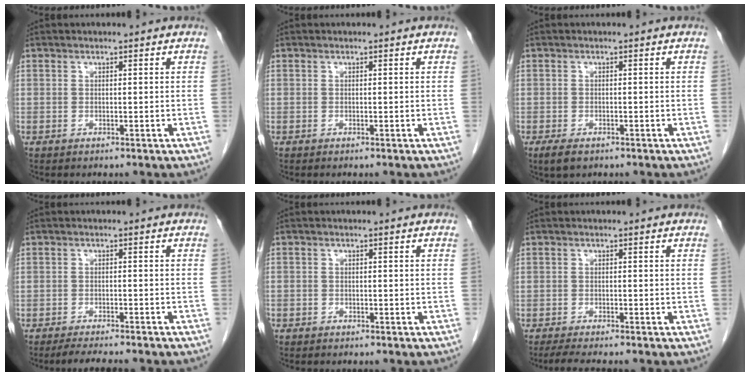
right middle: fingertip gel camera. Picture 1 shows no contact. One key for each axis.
{"total": 0.0}
{"total": 2.6, "fx": -1.6, "fy": 1.1, "fz": 1.6, "tx": -0.036, "ty": -0.004, "tz": -0.022}
{"total": 6.5, "fx": -5.7, "fy": 0.6, "fz": 3.1, "tx": -0.043, "ty": -0.012, "tz": -0.083}
{"total": 1.5, "fx": -1.2, "fy": 0.9, "fz": 0.3, "tx": -0.006, "ty": 0.003, "tz": -0.015}
{"total": 4.5, "fx": -3.8, "fy": 0.3, "fz": 2.3, "tx": -0.039, "ty": -0.013, "tz": -0.058}